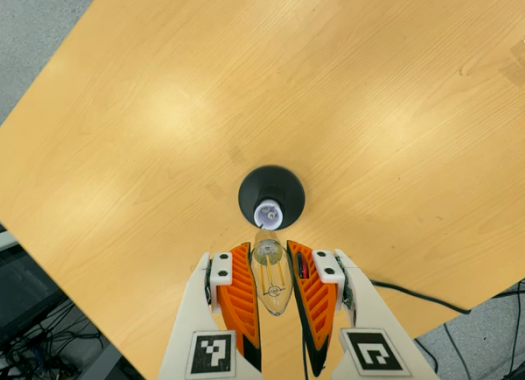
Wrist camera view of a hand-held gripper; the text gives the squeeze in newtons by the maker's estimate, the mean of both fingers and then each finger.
{"total": 20.5, "left": 22.0, "right": 19.0}